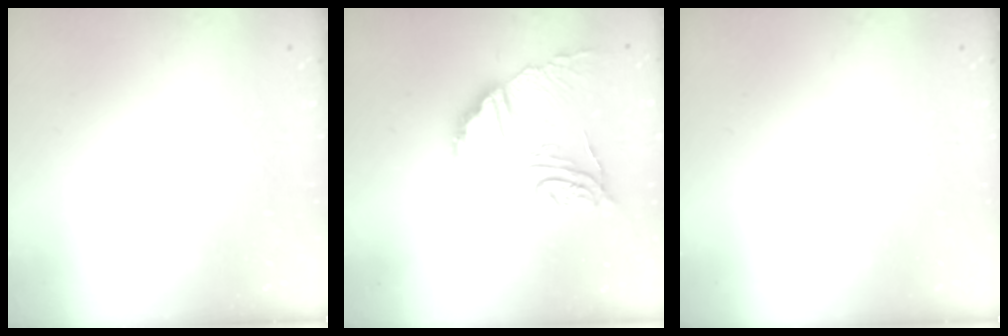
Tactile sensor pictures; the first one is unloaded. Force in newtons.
{"total": 18.9, "press": 18.8, "slide": 1.8}
{"total": 0.0}